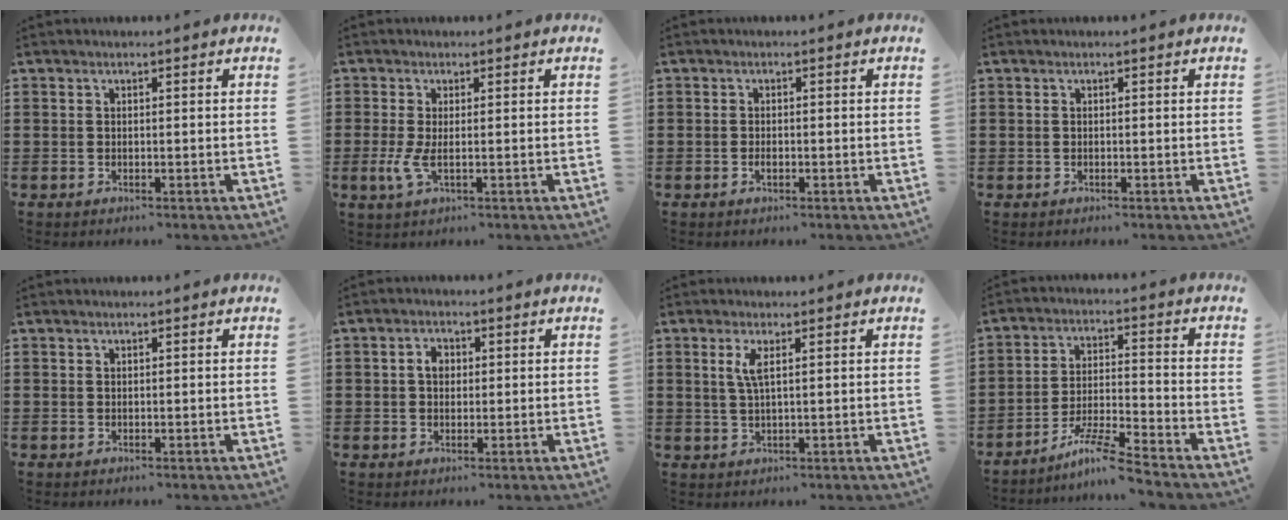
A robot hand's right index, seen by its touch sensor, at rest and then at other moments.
{"total": 3.3, "force": [-0.5, 0.9, 3.2], "torque": [-0.080, -0.011, -0.013]}
{"total": 1.1, "force": [-0.5, 0.3, 0.9], "torque": [-0.019, -0.007, -0.006]}
{"total": 0.0}
{"total": 0.0}
{"total": 2.6, "force": [0.2, 1.9, 1.8], "torque": [-0.039, 0.010, 0.002]}
{"total": 2.8, "force": [0.9, 0.4, 2.6], "torque": [-0.055, 0.002, 0.014]}
{"total": 7.2, "force": [-6.2, -0.4, 3.7], "torque": [-0.083, -0.012, -0.120]}